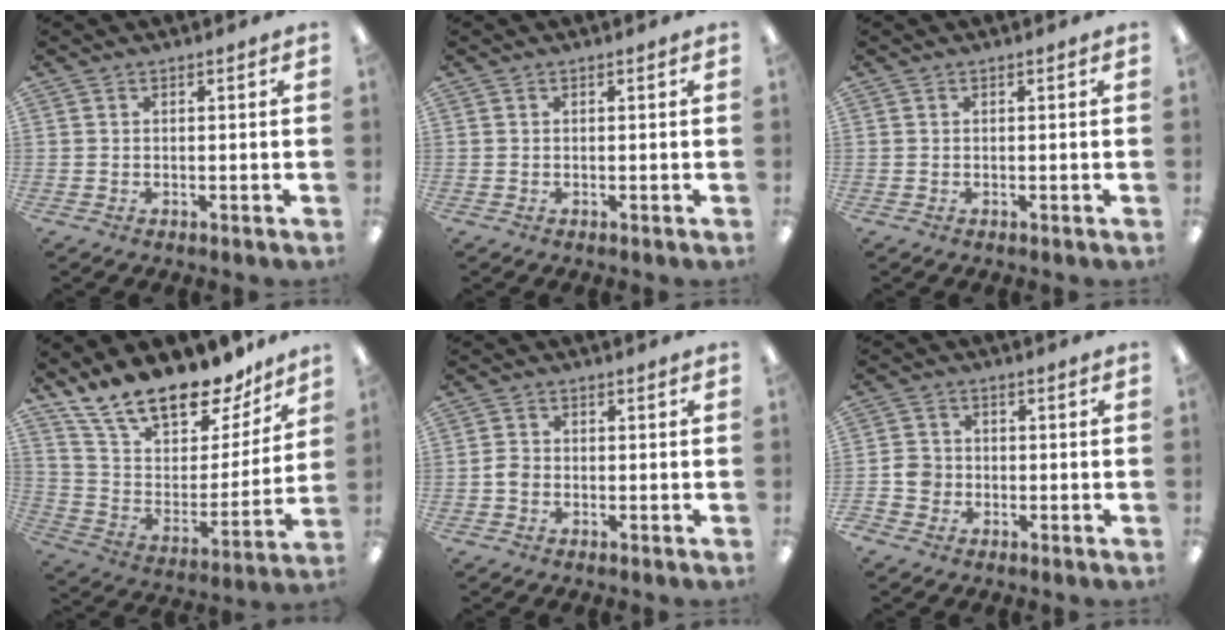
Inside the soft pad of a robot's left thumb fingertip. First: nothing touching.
{"total": 0.0}
{"total": 0.0}
{"total": 19.2, "force": [15.8, 7.5, 8.0], "torque": [-0.140, -0.117, 0.279]}
{"total": 2.1, "force": [-0.7, 1.7, 1.1], "torque": [-0.020, 0.006, -0.015]}
{"total": 4.3, "force": [-1.5, 3.8, 1.3], "torque": [-0.022, 0.010, -0.026]}